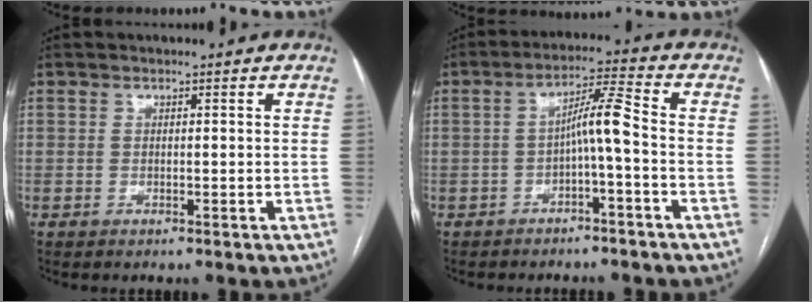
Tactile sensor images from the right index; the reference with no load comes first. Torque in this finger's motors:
{"motor_torque": [0.71, -0.19, 0.37, 0.10]}